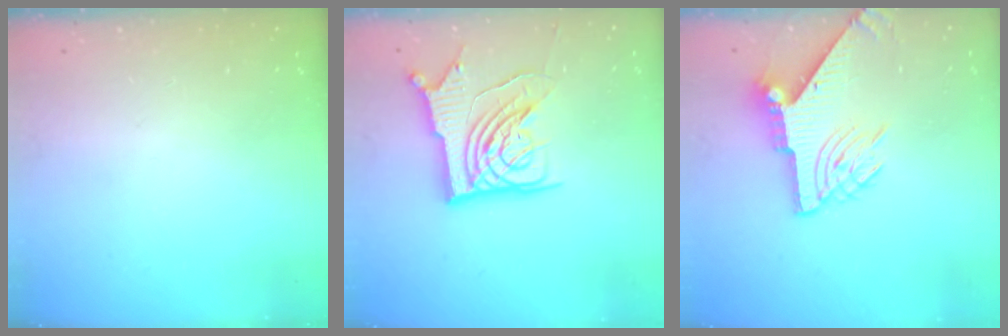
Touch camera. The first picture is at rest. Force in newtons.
{"total": 13.3, "press": 13.1, "slide": 1.9}
{"total": 9.8, "press": 9.7, "slide": 0.7}